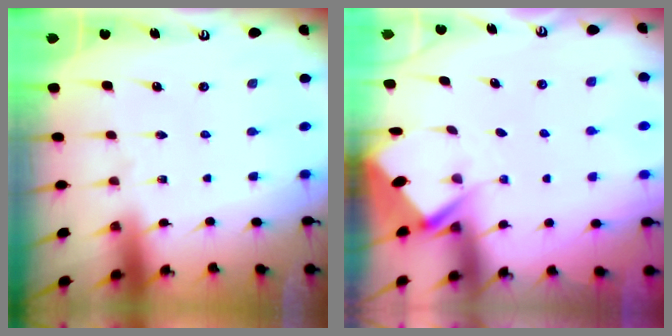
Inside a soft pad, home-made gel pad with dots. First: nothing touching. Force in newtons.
{"total": 2.9, "press": 2.8, "slide": 0.4}